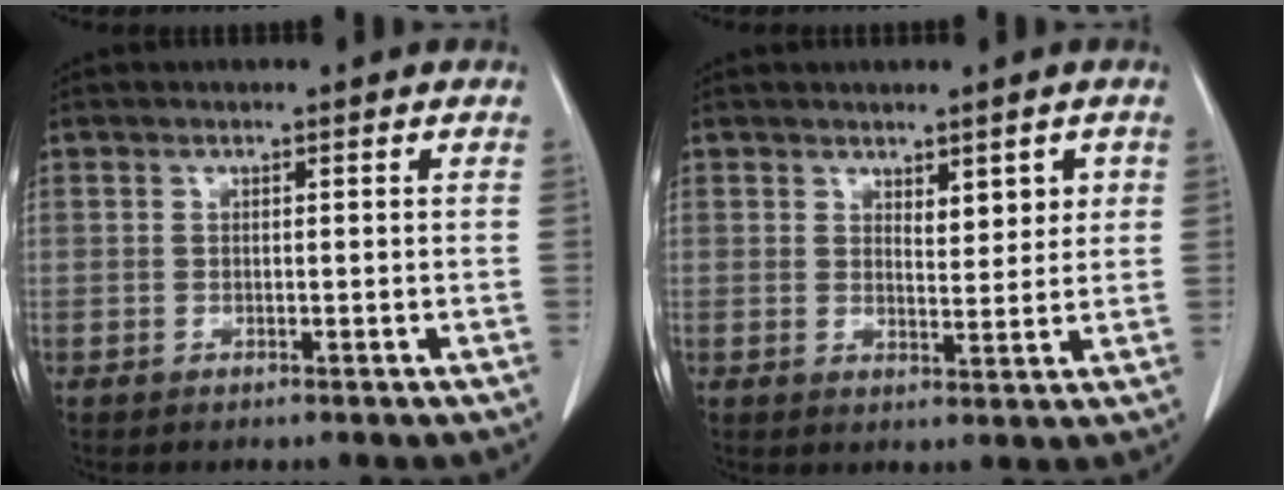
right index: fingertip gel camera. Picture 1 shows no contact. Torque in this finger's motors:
{"motor_torque": [0.12, 0.14, 0.05, 0.03]}